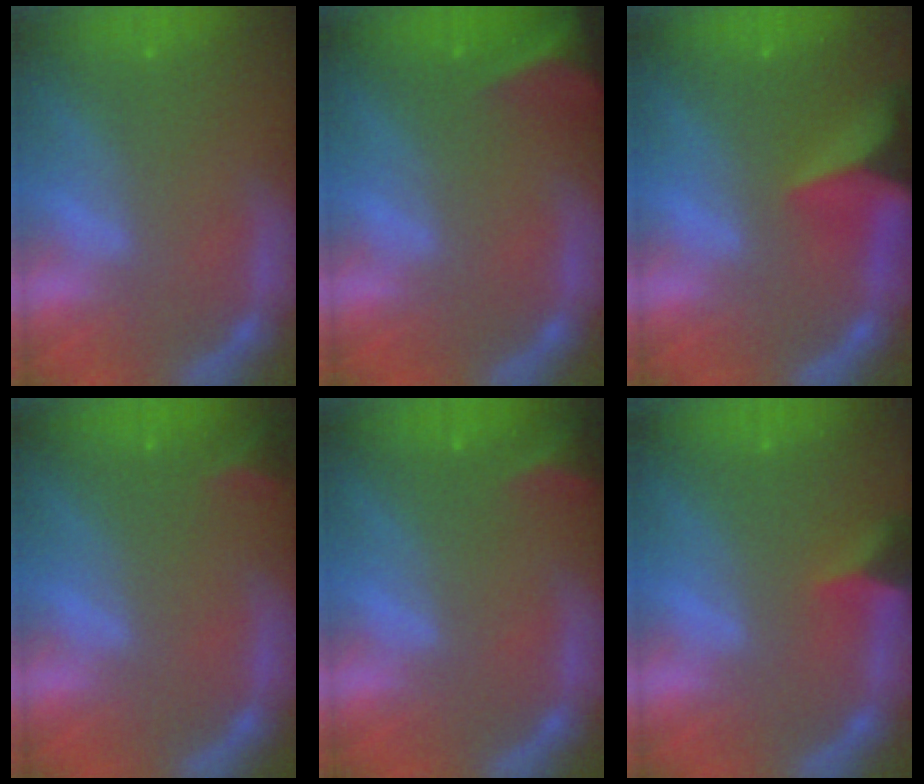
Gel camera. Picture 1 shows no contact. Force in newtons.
{"total": 8.0}
{"total": 8.4}
{"total": 1.9}
{"total": 2.9}
{"total": 2.9}